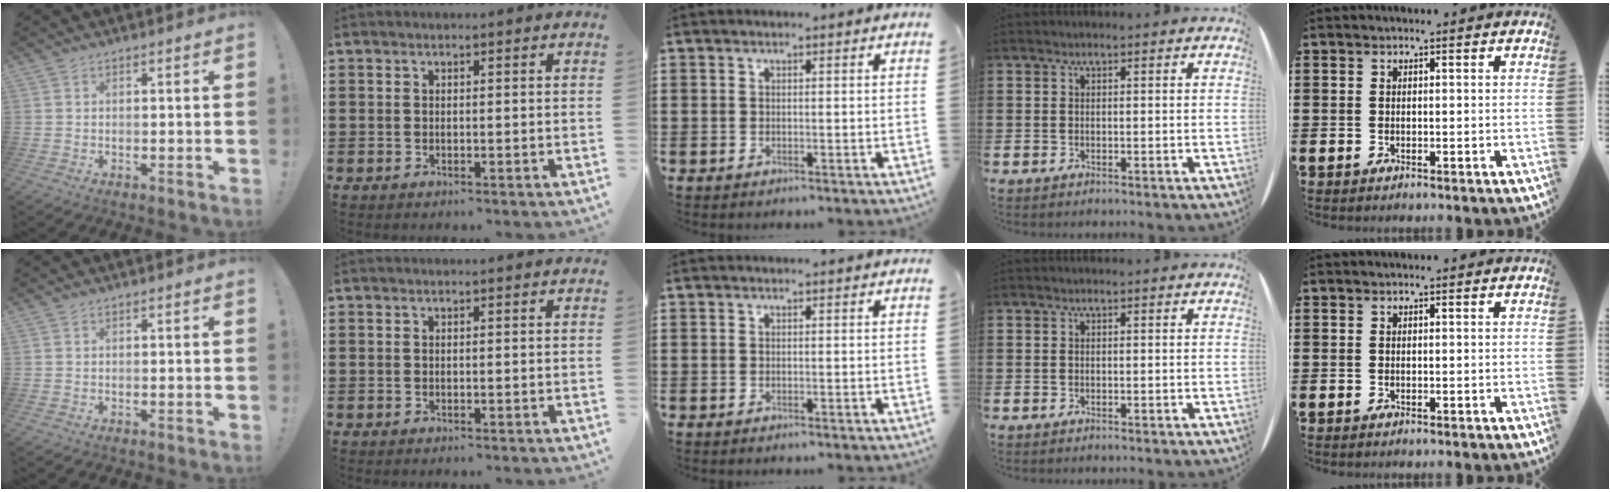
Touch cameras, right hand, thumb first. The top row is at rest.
{}